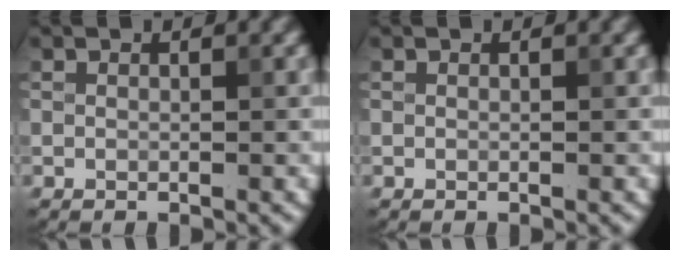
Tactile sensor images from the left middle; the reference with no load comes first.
{"total": 0.0}